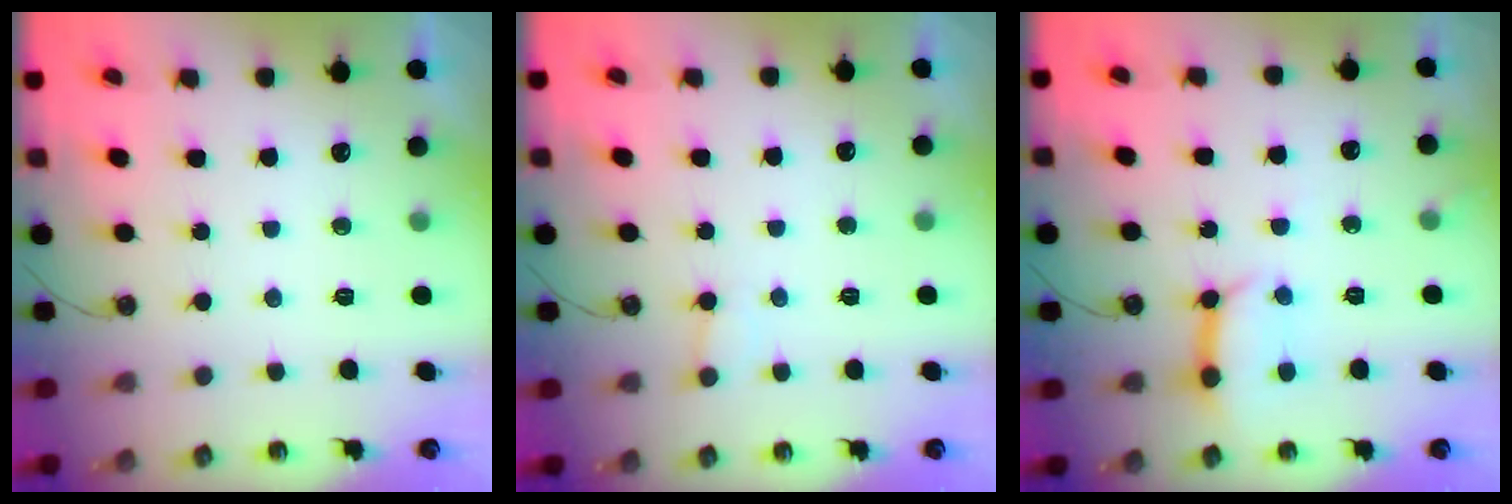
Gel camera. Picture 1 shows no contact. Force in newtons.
{"total": 4.8, "press": 4.7, "slide": 0.6}
{"total": 9.8, "press": 9.7, "slide": 1.4}